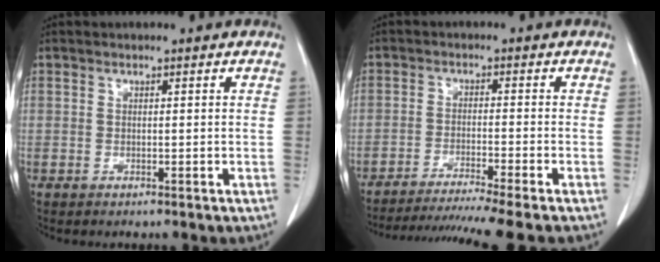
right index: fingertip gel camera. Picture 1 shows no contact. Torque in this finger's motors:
{"motor_torque": [0.59, -0.57, 0.10, 0.06]}